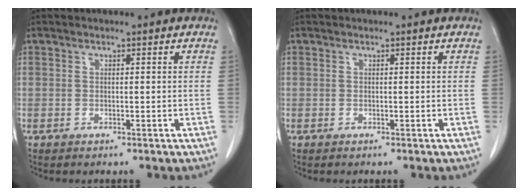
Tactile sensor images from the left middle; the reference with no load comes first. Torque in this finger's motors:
{"motor_torque": [-0.06, 0.07, 0.00, 0.00]}